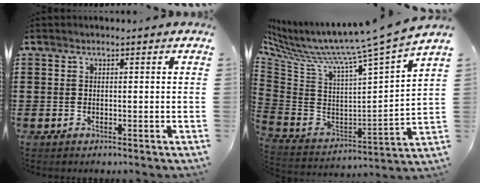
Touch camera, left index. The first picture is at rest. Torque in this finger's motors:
{"motor_torque": [1.55, -0.59, 0.44, 0.14]}